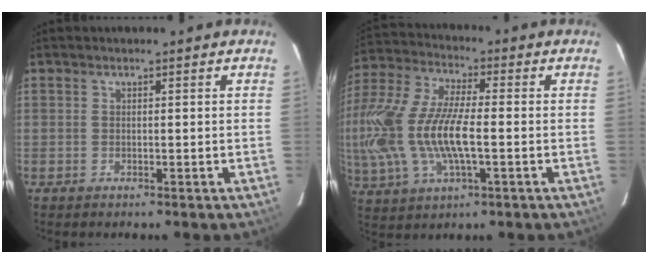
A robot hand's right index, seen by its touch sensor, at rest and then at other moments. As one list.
[{"total": 19.4, "force": [-2.2, 7.7, 17.7], "torque": [-0.375, -0.007, -0.043]}]